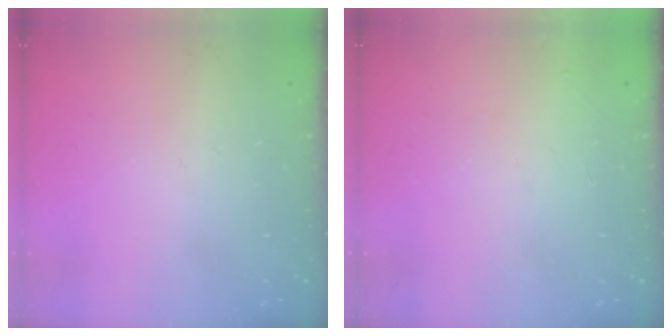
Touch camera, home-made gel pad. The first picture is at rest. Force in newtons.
{"total": 2.9, "press": 2.9, "slide": 0.1}